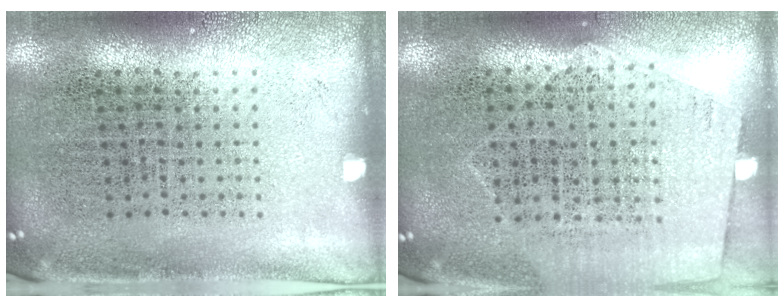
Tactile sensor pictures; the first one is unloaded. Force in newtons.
{"total": 1.3, "press": 1.1, "slide": 0.7}